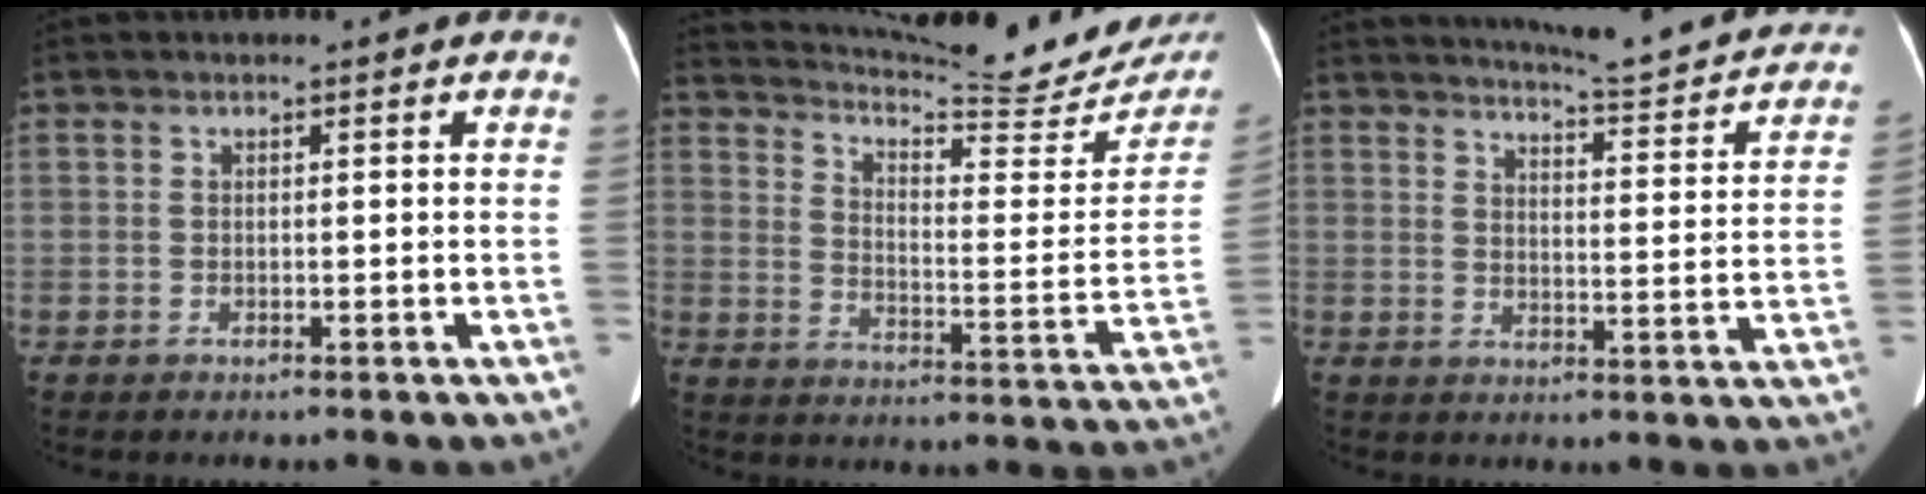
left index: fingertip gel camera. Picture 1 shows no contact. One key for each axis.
{"total": 24.8, "fx": 23.3, "fy": 2.5, "fz": 8.1, "tx": -0.135, "ty": -0.089, "tz": 0.300}
{"total": 18.3, "fx": 17.1, "fy": 1.7, "fz": 6.5, "tx": -0.086, "ty": -0.052, "tz": 0.201}